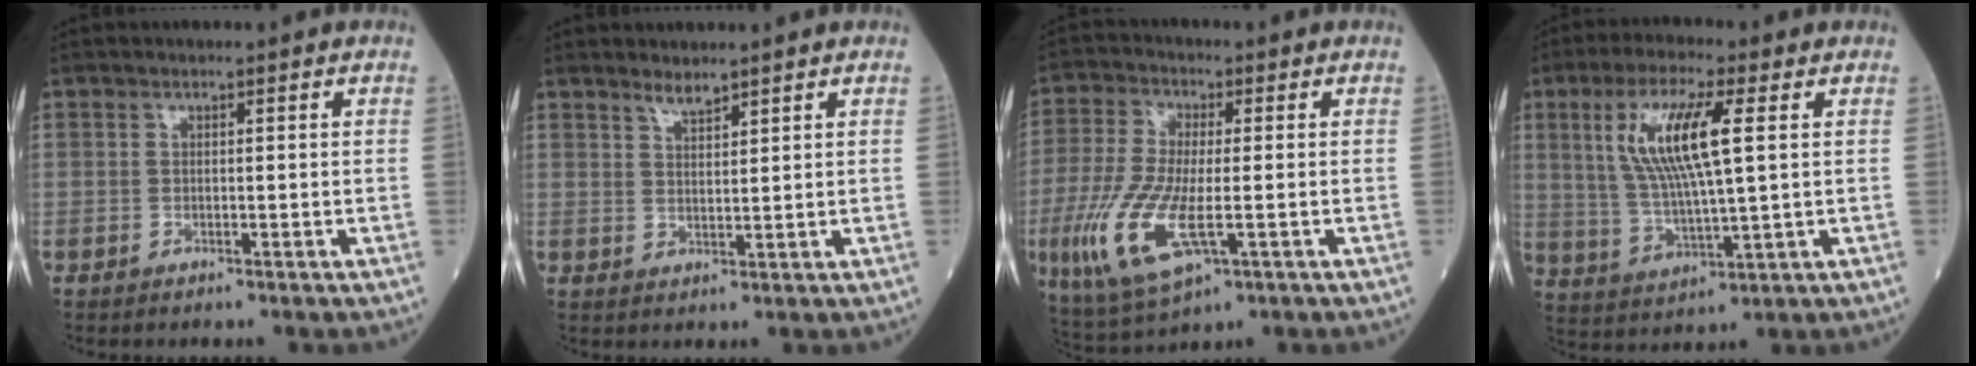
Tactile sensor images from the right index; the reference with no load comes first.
{"total": 2.3, "force": [2.1, 0.3, 0.9], "torque": [-0.019, -0.003, 0.042]}
{"total": 12.5, "force": [-3.4, 3.6, 11.5], "torque": [-0.258, -0.026, -0.058]}
{"total": 11.8, "force": [3.3, 1.6, 11.2], "torque": [-0.233, 0.005, 0.064]}